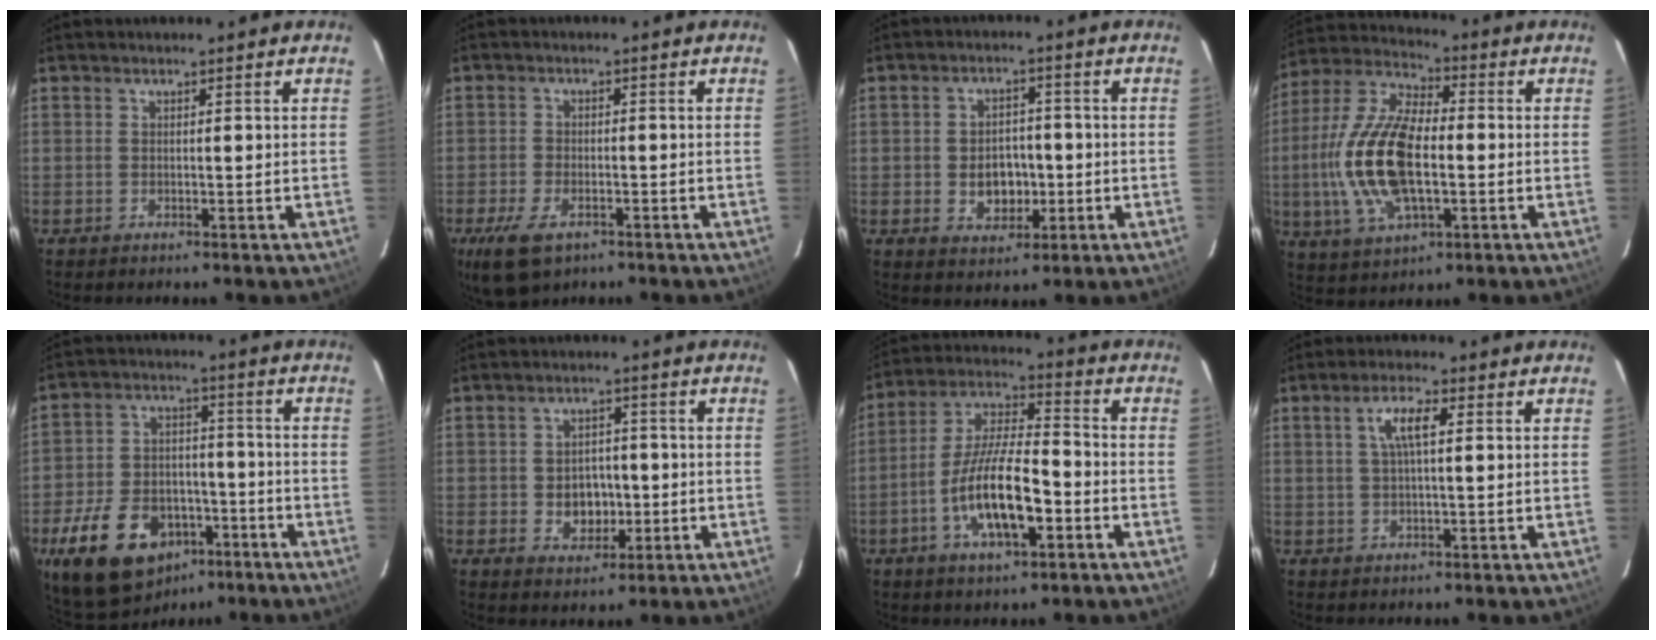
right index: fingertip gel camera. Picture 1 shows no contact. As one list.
[{"total": 8.4, "force": [-4.9, 4.4, 5.3], "torque": [-0.132, -0.020, -0.086]}, {"total": 6.4, "force": [-1.3, 4.9, 3.9], "torque": [-0.078, 0.007, -0.008]}, {"total": 18.0, "force": [-2.2, 8.5, 15.8], "torque": [-0.333, 0.006, -0.041]}, {"total": 17.9, "force": [-10.1, 11.2, 9.6], "torque": [-0.218, 0.009, -0.149]}, {"total": 5.9, "force": [-1.1, 4.8, 3.2], "torque": [-0.065, 0.009, -0.004]}, {"total": 14.0, "force": [-5.0, 4.4, 12.3], "torque": [-0.245, 0.000, -0.090]}, {"total": 4.8, "force": [1.4, 1.1, 4.4], "torque": [-0.087, 0.008, 0.027]}]